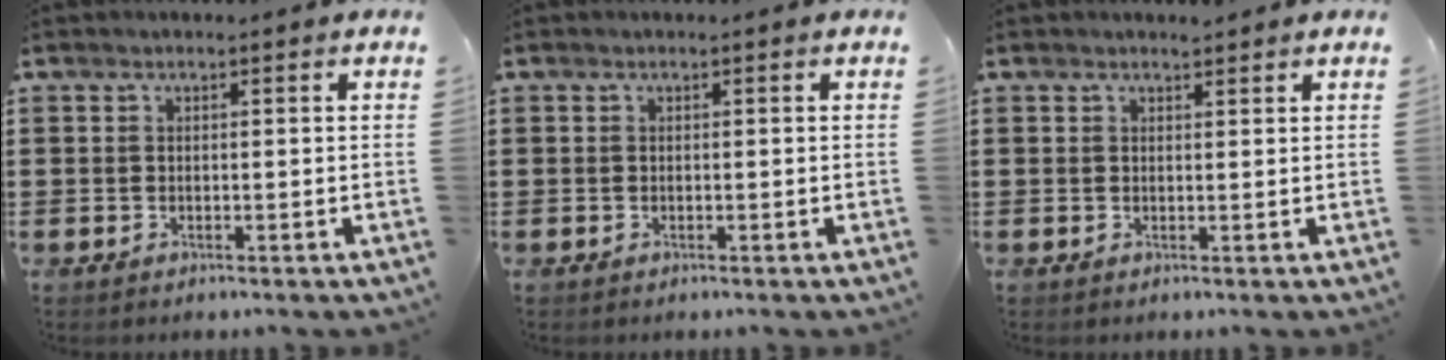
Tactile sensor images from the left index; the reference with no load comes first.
{"total": 0.0}
{"total": 1.3, "force": [1.3, 0.1, 0.2], "torque": [-0.006, 0.000, 0.024]}